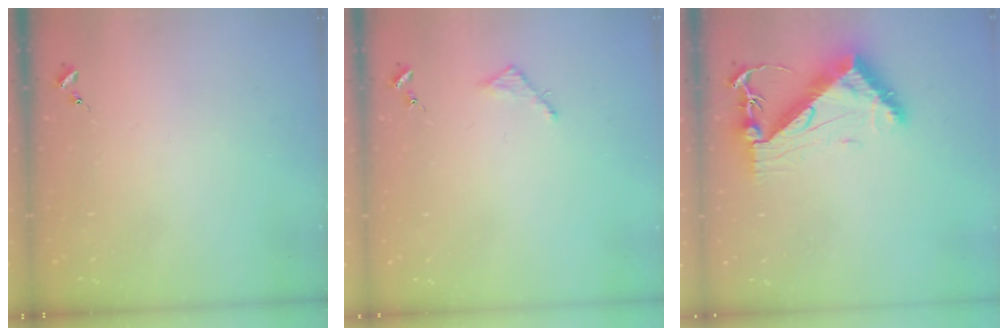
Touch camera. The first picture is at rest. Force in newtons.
{"total": 2.5, "press": 2.5, "slide": 0.2}
{"total": 9.5, "press": 9.5, "slide": 1.1}